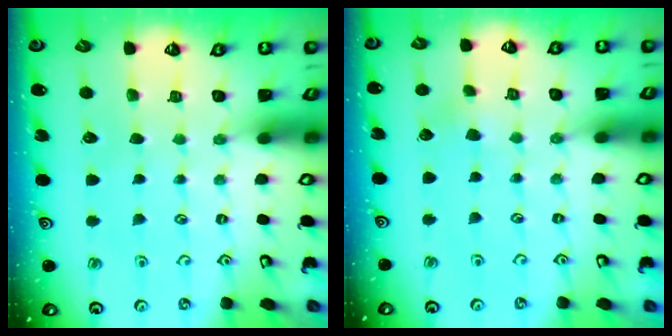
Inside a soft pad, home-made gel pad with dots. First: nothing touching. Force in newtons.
{"total": 2.9, "press": 2.9, "slide": 0.2}